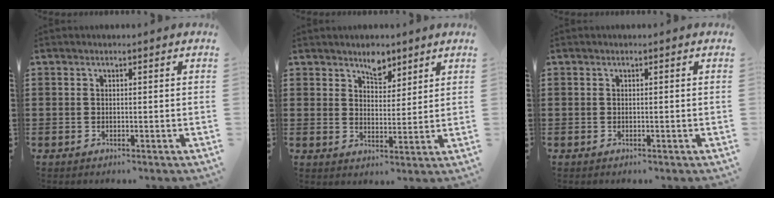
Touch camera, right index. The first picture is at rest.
{"total": 4.5, "force": [3.6, 2.3, 1.5], "torque": [-0.024, -0.001, 0.064]}
{"total": 0.0}